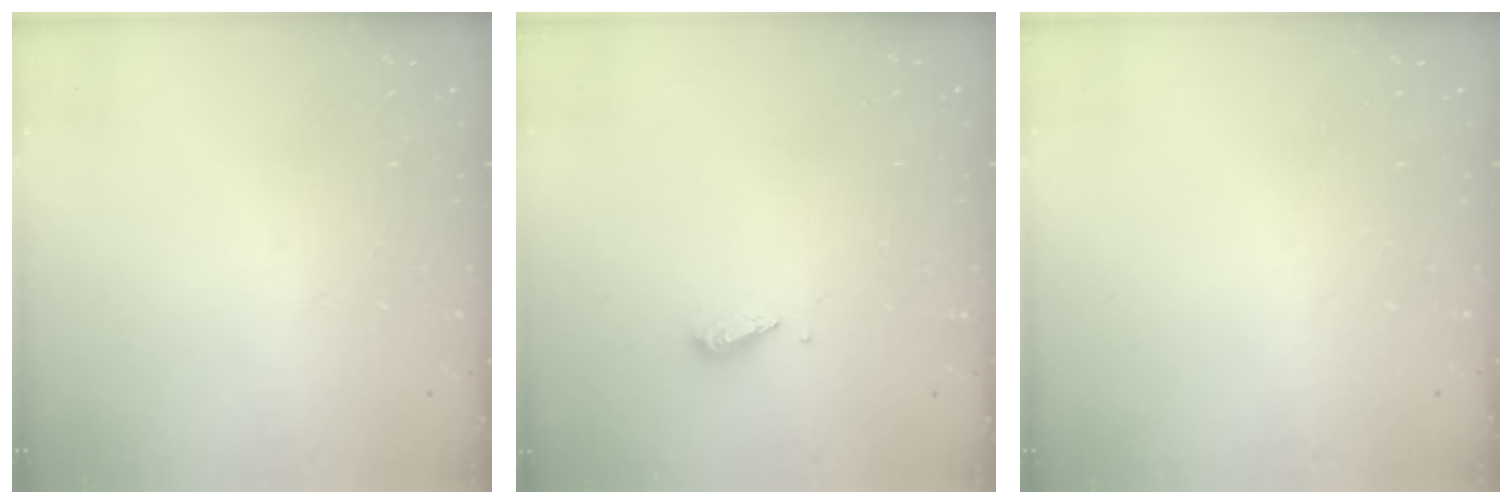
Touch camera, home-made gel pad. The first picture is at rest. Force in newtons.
{"total": 3.1, "press": 3.1, "slide": 0.2}
{"total": 0.0}